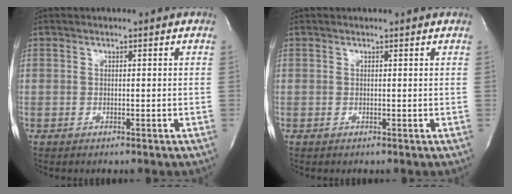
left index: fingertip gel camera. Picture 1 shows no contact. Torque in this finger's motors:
{"motor_torque": [-0.34, 0.15, -0.21, -0.02]}